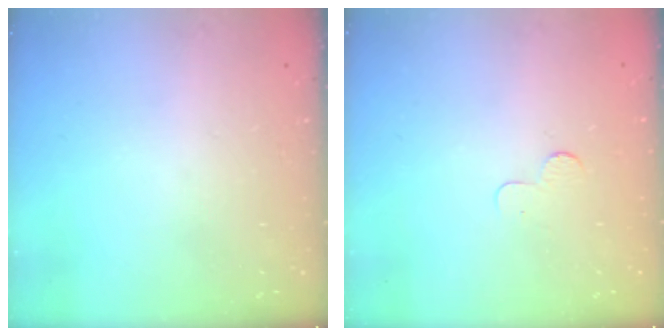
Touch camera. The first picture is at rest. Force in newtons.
{"total": 2.5, "press": 2.5, "slide": 0.2}